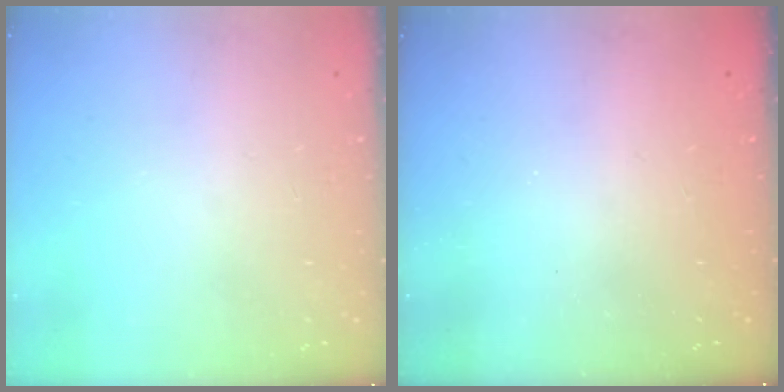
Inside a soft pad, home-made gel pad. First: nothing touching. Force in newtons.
{"total": 2.3, "press": 2.2, "slide": 0.7}